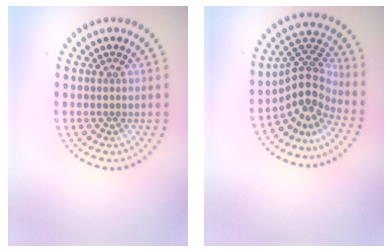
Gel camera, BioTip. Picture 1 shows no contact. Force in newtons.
{"total": 4.2, "press": 2.8, "slide": 3.1}